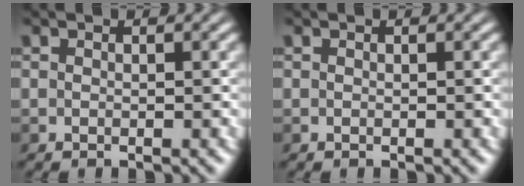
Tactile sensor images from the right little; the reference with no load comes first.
{"total": 0.0}